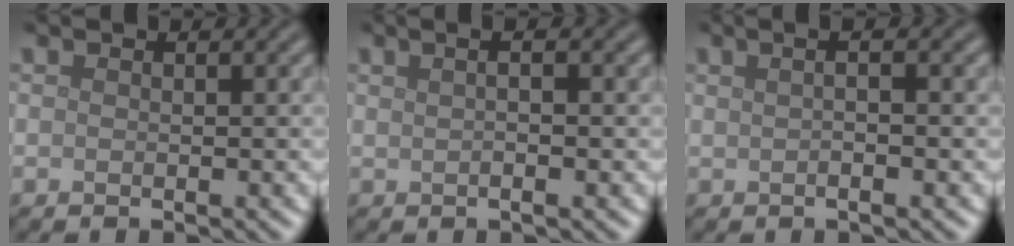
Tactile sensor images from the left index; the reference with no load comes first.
{"total": 3.7, "force": [1.2, 1.6, 3.1], "torque": [-0.023, 0.021, -0.004]}
{"total": 4.0, "force": [1.1, 1.8, 3.4], "torque": [-0.022, 0.021, -0.009]}